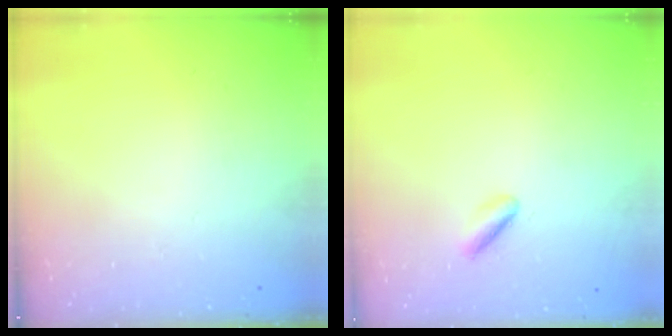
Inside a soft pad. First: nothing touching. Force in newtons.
{"total": 1.5, "press": 1.3, "slide": 0.6}